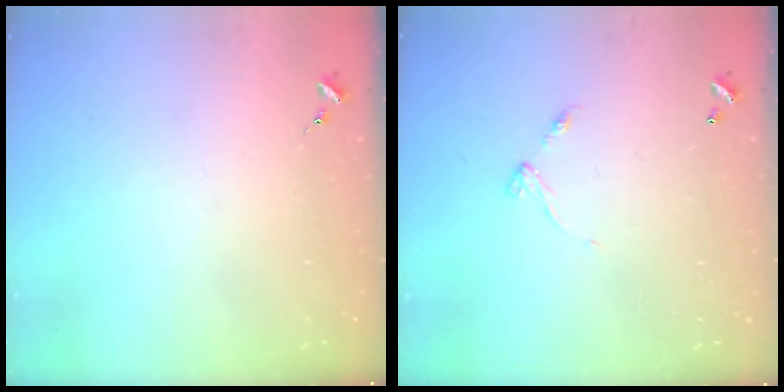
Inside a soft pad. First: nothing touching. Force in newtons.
{"total": 5.6, "press": 5.6, "slide": 0.5}